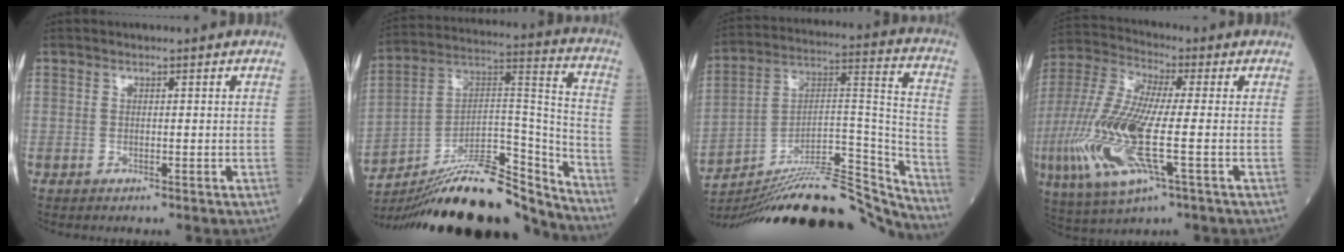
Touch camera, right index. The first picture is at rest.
{"total": 23.8, "force": [-20.9, 3.6, 10.8], "torque": [-0.166, 0.032, -0.339]}
{"total": 26.6, "force": [-23.9, 3.0, 11.3], "torque": [-0.146, 0.025, -0.372]}
{"total": 18.7, "force": [-4.2, 3.9, 17.8], "torque": [-0.408, -0.019, -0.076]}